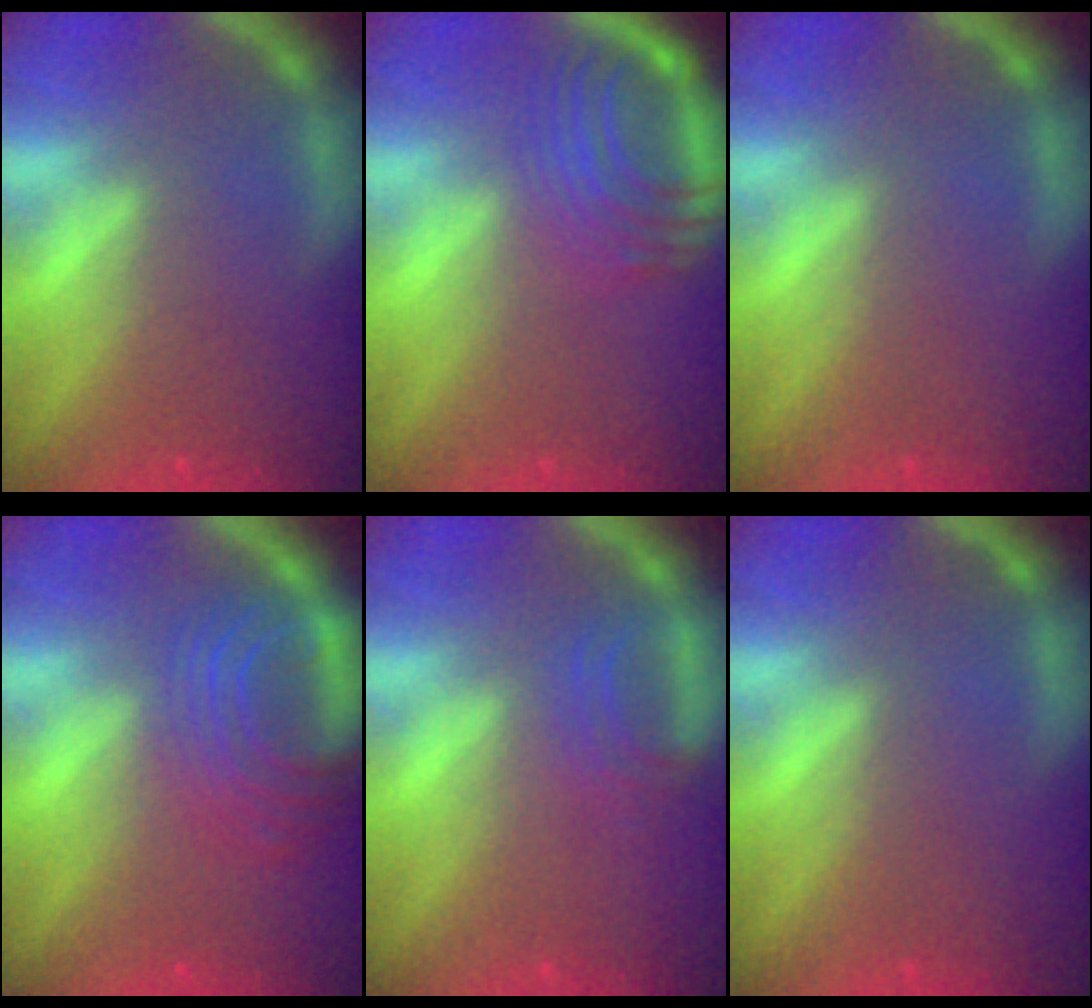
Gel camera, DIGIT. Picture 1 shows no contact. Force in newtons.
{"total": 7.1}
{"total": 0.0}
{"total": 7.5}
{"total": 2.5}
{"total": 0.0}